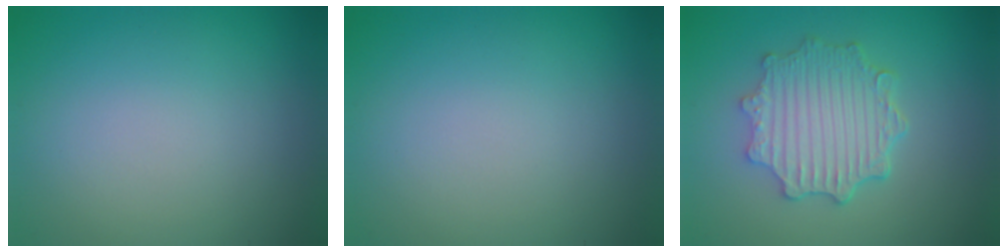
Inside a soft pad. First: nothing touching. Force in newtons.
{"total": 0.0}
{"total": 4.9, "press": 3.9, "slide": 2.9}